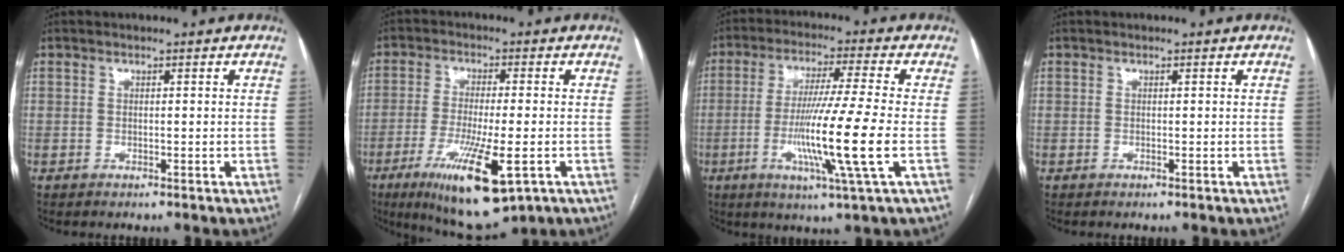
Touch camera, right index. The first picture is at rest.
{"total": 13.6, "force": [-6.0, 2.5, 11.9], "torque": [-0.214, -0.038, -0.092]}
{"total": 13.0, "force": [-2.9, -1.6, 12.6], "torque": [-0.240, -0.023, -0.058]}
{"total": 0.0}